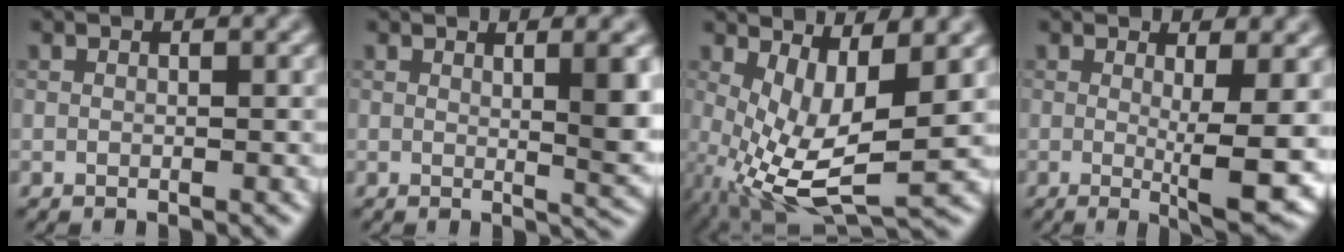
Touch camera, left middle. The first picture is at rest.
{"total": 4.4, "force": [1.4, 1.2, 4.0], "torque": [-0.041, -0.007, 0.020]}
{"total": 7.6, "force": [0.2, 2.8, 7.0], "torque": [-0.150, -0.015, 0.009]}
{"total": 6.2, "force": [0.1, 1.2, 6.1], "torque": [-0.083, -0.017, 0.006]}